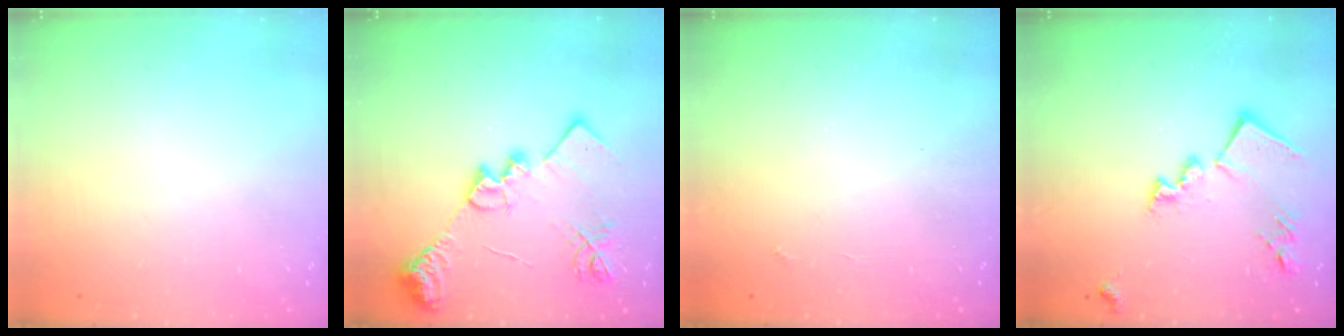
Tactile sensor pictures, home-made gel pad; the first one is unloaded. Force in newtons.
{"total": 17.7, "press": 17.6, "slide": 1.0}
{"total": 2.5, "press": 2.5, "slide": 0.5}
{"total": 16.0, "press": 16.0, "slide": 0.9}